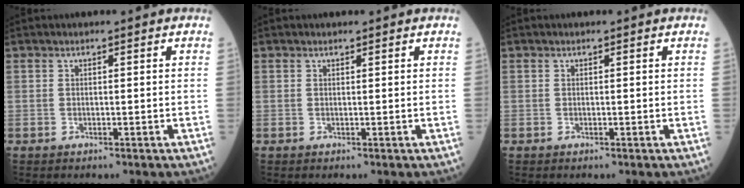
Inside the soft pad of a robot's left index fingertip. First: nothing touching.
{"total": 0.0}
{"total": 0.0}